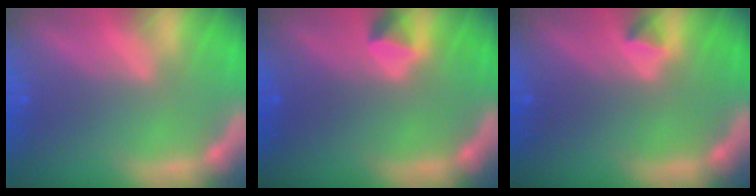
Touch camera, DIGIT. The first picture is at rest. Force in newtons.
{"total": 1.4}
{"total": 0.9}